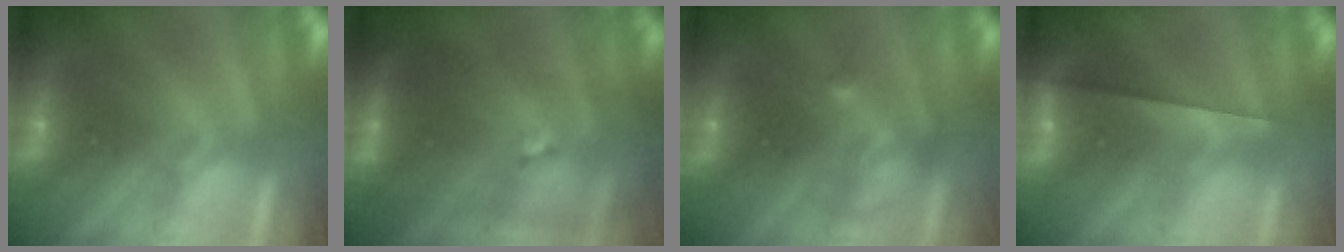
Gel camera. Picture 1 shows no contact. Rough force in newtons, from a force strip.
{"total": 4.8}
{"total": 2.4}
{"total": 2.3}